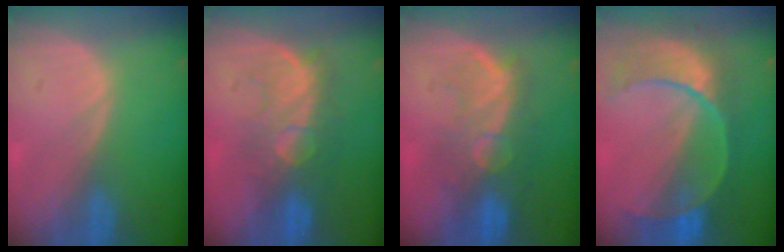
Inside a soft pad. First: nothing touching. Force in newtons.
{"total": 8.1, "press": 7.9, "slide": 1.8}
{"total": 9.7, "press": 8.7, "slide": 4.3}
{"total": 10.3, "press": 9.0, "slide": 5.0}